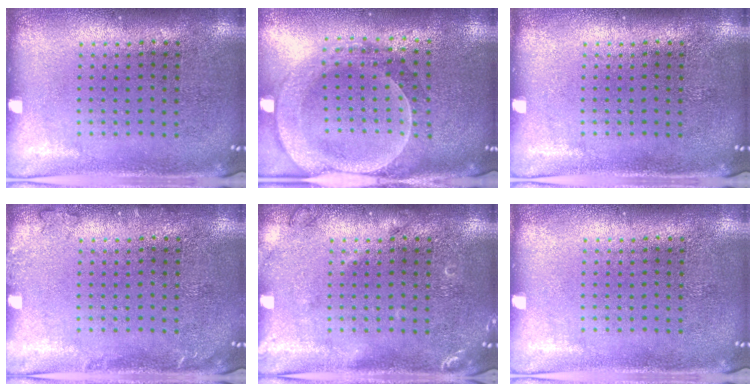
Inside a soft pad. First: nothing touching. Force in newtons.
{"total": 2.2, "press": 2.0, "slide": 0.9}
{"total": 0.0}
{"total": 1.0, "press": 1.0, "slide": 0.1}
{"total": 1.5, "press": 1.5, "slide": 0.3}
{"total": 0.0}